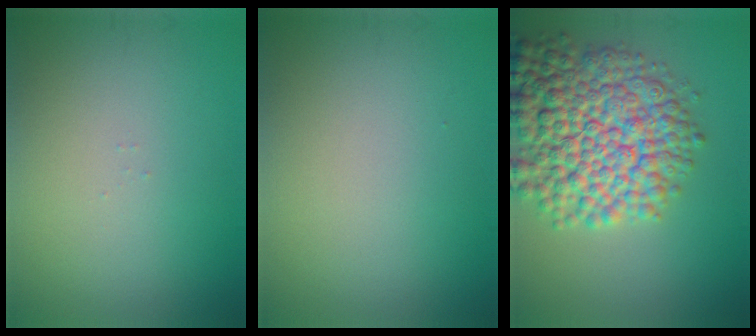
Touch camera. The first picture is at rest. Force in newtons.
{"total": 0.0}
{"total": 11.0, "press": 11.0, "slide": 0.4}